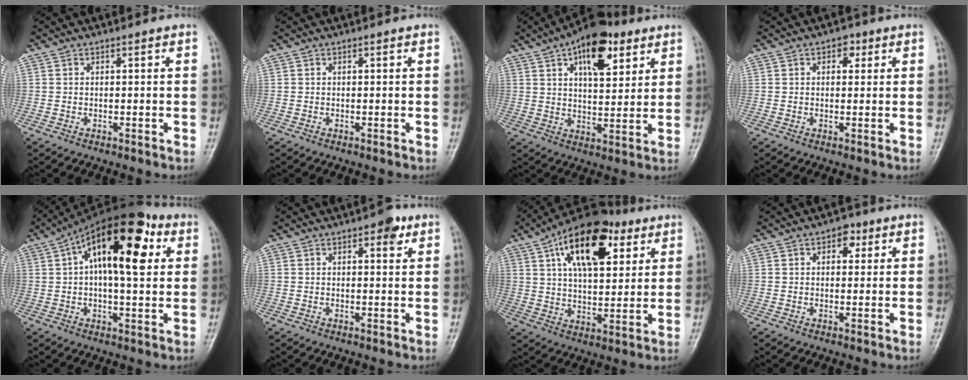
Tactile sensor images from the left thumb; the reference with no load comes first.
{"total": 0.0}
{"total": 14.1, "force": [7.2, 6.6, 10.2], "torque": [-0.123, -0.021, 0.108]}
{"total": 2.5, "force": [1.1, 1.7, 1.5], "torque": [-0.003, 0.000, 0.010]}
{"total": 18.2, "force": [5.3, 8.0, 15.4], "torque": [-0.226, 0.021, 0.069]}
{"total": 3.3, "force": [1.7, 1.4, 2.3], "torque": [-0.022, -0.004, 0.019]}
{"total": 18.9, "force": [8.3, 9.5, 14.1], "torque": [-0.193, -0.013, 0.131]}
{"total": 3.2, "force": [1.4, 2.2, 2.0], "torque": [-0.007, 0.000, 0.015]}